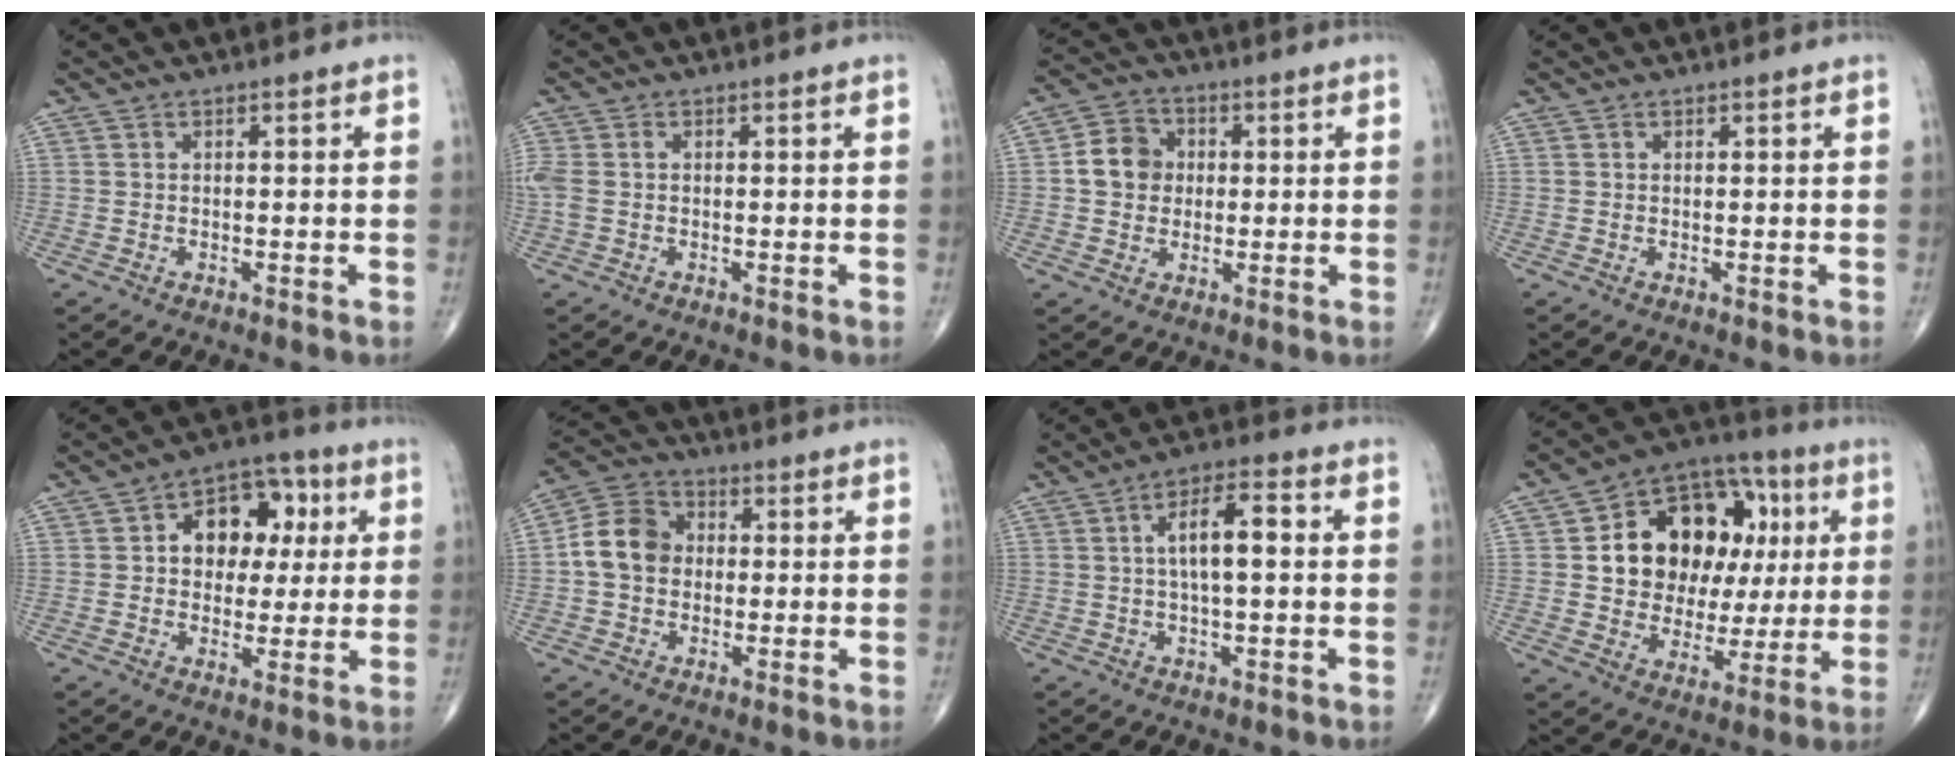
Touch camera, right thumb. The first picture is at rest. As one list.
[{"total": 3.3, "force": [0.0, 2.2, 2.4], "torque": [-0.083, 0.009, -0.001]}, {"total": 7.5, "force": [0.5, 6.5, 3.7], "torque": [-0.047, 0.013, 0.000]}, {"total": 0.0}, {"total": 12.5, "force": [2.7, 8.9, 8.4], "torque": [-0.069, 0.016, 0.034]}, {"total": 9.3, "force": [0.1, 7.6, 5.4], "torque": [-0.088, 0.026, -0.011]}, {"total": 8.5, "force": [1.1, 2.9, 7.9], "torque": [-0.131, 0.019, 0.011]}, {"total": 21.7, "force": [4.6, 15.3, 14.7], "torque": [-0.172, 0.020, 0.078]}]